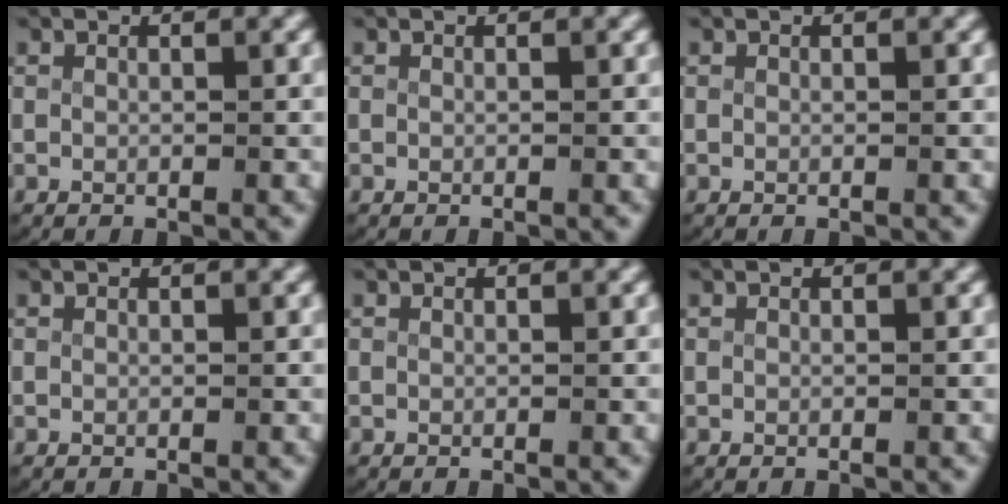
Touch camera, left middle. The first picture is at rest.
{"total": 0.0}
{"total": 0.0}
{"total": 0.0}
{"total": 0.0}
{"total": 0.0}